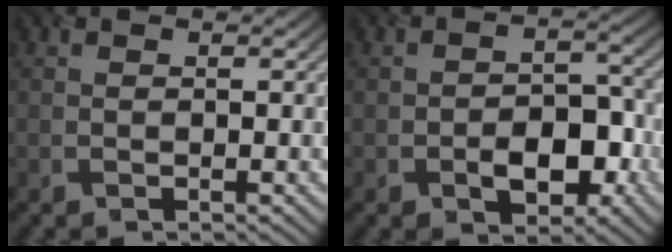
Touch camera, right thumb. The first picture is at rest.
{"total": 5.5, "force": [-2.4, 3.3, 3.7], "torque": [-0.047, -0.003, -0.037]}